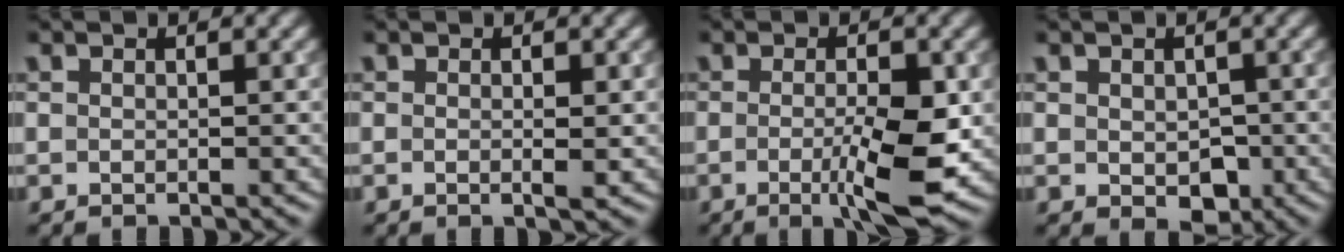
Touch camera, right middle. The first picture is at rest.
{"total": 1.2, "force": [0.0, 0.2, 1.2], "torque": [-0.019, -0.003, -0.002]}
{"total": 5.2, "force": [-1.1, 1.0, 5.0], "torque": [-0.087, -0.012, -0.016]}
{"total": 2.7, "force": [-0.5, 1.9, 1.8], "torque": [-0.024, -0.009, -0.004]}